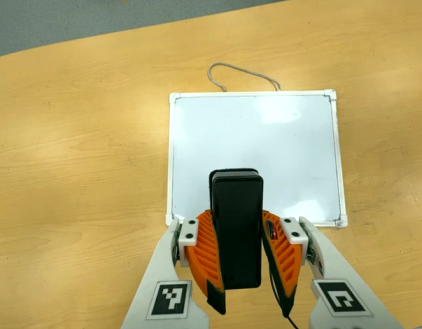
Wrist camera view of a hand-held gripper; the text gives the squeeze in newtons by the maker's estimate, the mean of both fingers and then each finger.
{"total": 6.9, "left": 6.0, "right": 7.8}